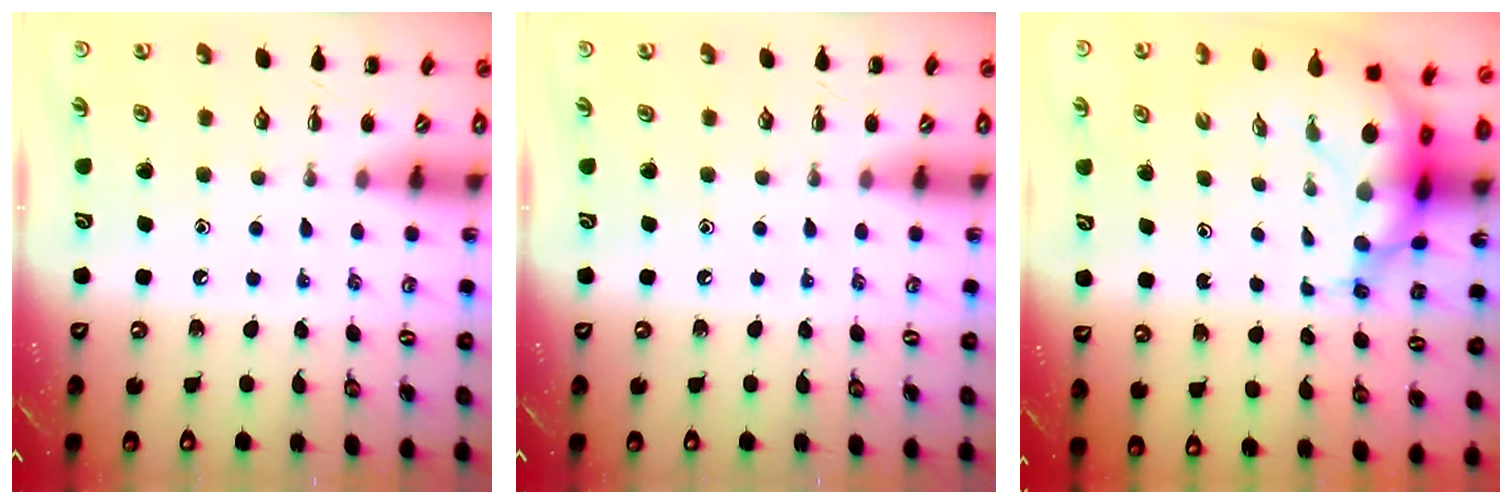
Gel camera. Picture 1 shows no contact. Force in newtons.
{"total": 0.0}
{"total": 8.3, "press": 7.9, "slide": 2.4}